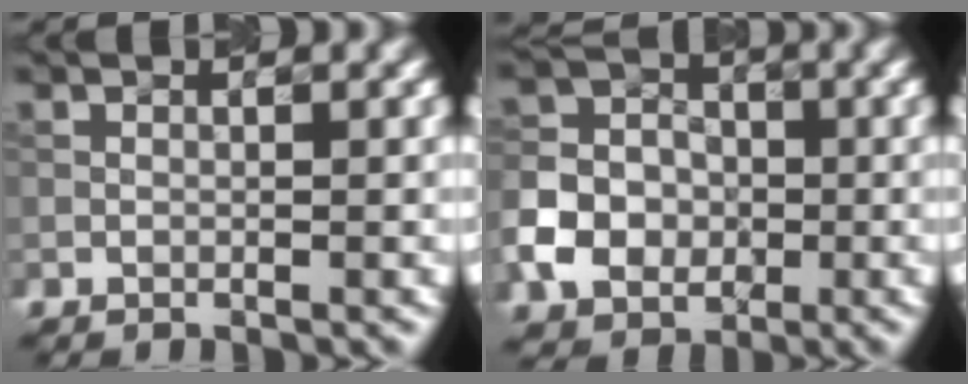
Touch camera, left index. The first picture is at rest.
{"total": 5.5, "force": [-1.5, 4.6, 2.4], "torque": [-0.046, 0.004, -0.038]}